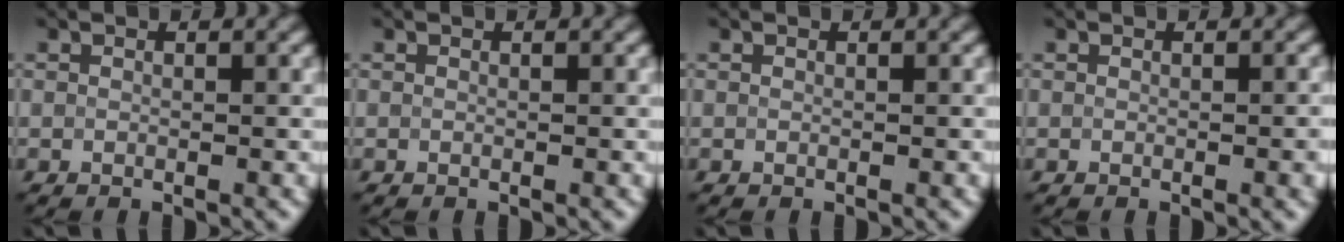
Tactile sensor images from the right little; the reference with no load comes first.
{"total": 0.0}
{"total": 0.0}
{"total": 1.2, "force": [-0.1, 0.2, 1.1], "torque": [-0.012, 0.000, -0.001]}